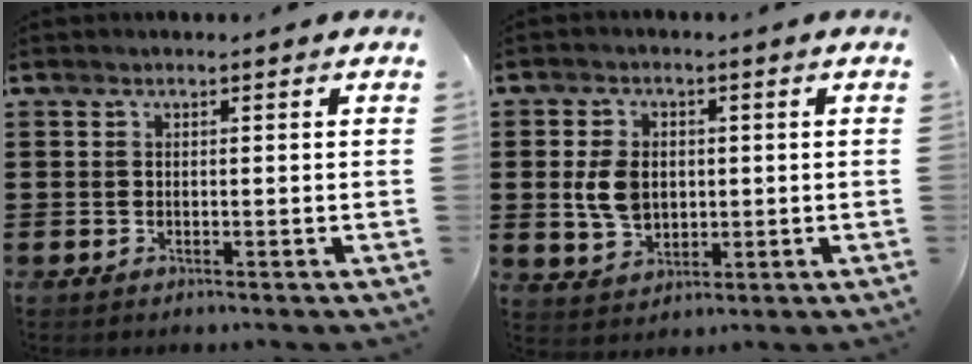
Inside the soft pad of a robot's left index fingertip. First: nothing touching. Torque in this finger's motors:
{"motor_torque": [1.27, 0.54, 0.68, 0.16]}